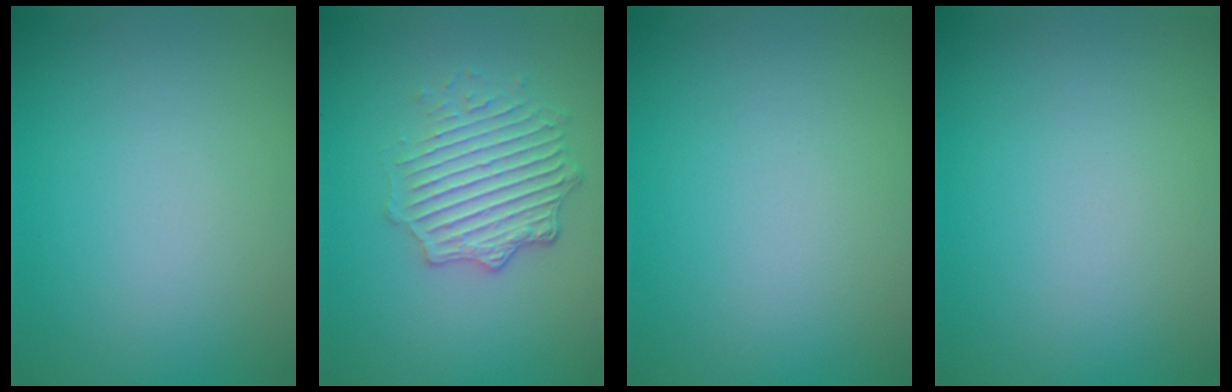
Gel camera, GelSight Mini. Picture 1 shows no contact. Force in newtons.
{"total": 4.9, "press": 3.6, "slide": 3.4}
{"total": 0.0}
{"total": 0.0}